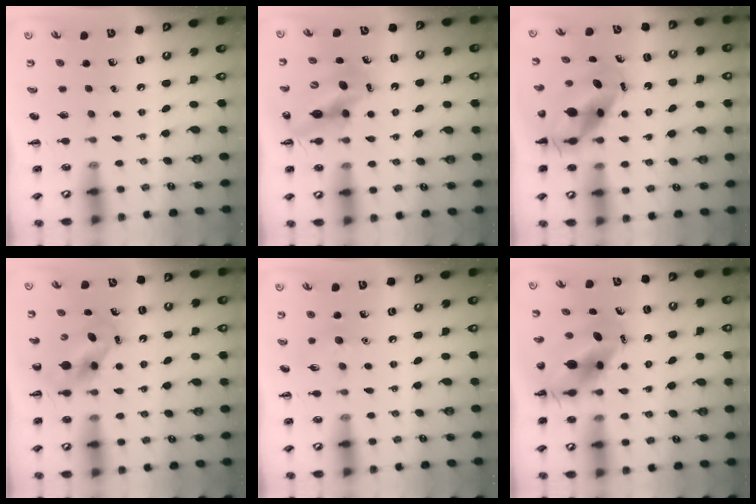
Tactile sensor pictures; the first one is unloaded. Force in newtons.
{"total": 13.2, "press": 12.7, "slide": 3.8}
{"total": 8.8, "press": 8.5, "slide": 2.2}
{"total": 5.5, "press": 5.4, "slide": 0.9}
{"total": 5.9, "press": 5.8, "slide": 1.4}
{"total": 9.8, "press": 9.4, "slide": 2.8}